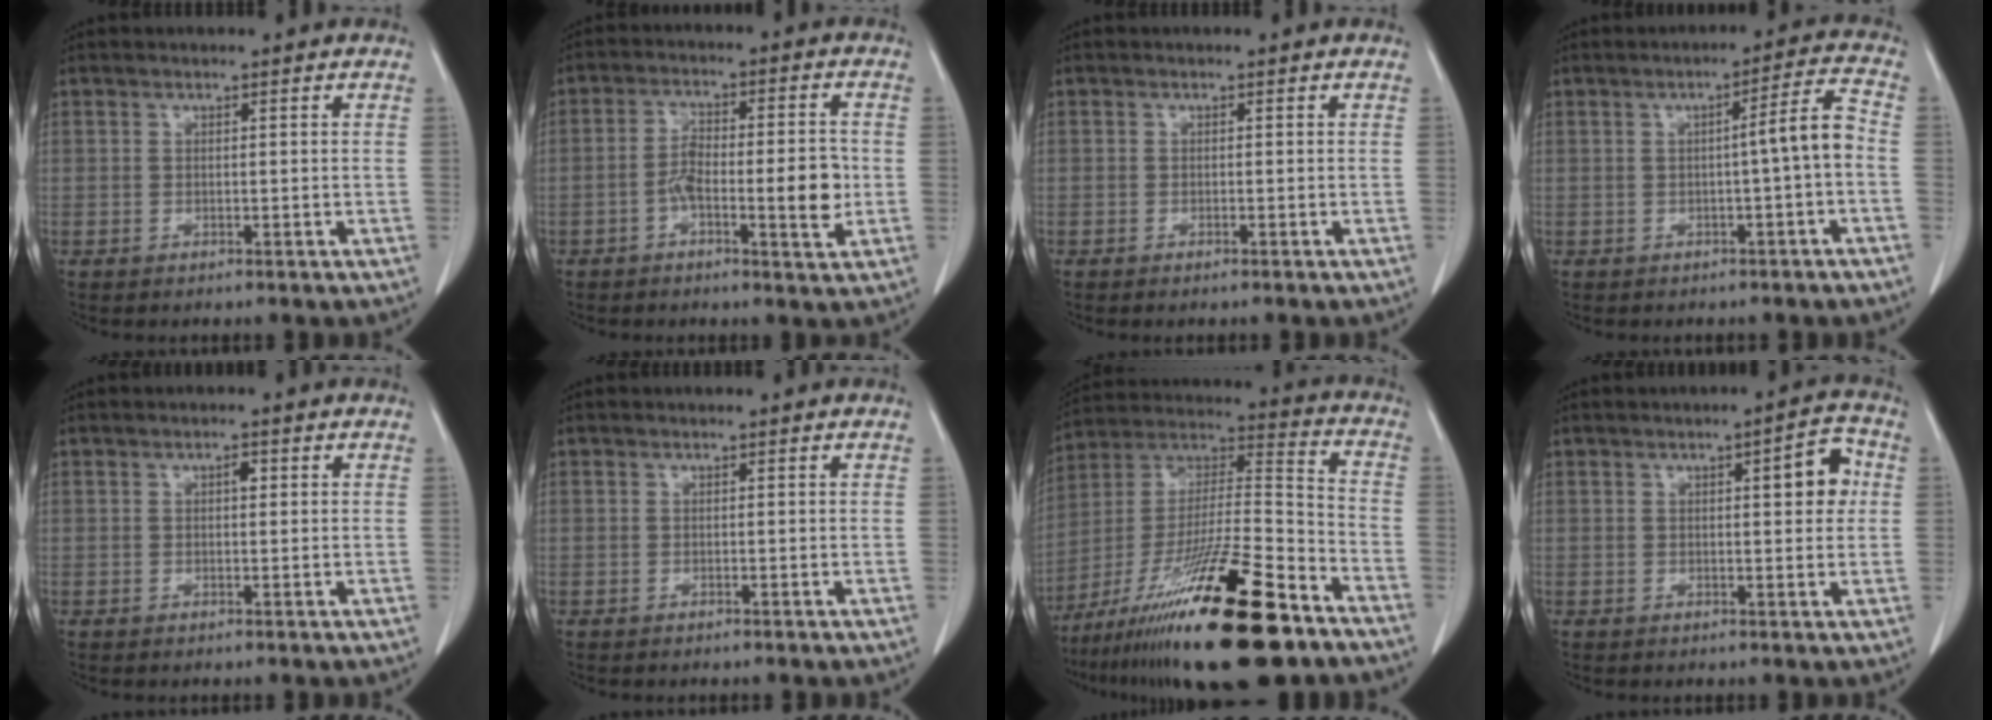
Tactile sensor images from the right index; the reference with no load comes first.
{"total": 8.6, "force": [-2.0, 2.2, 8.0], "torque": [-0.131, 0.014, -0.032]}
{"total": 0.7, "force": [-0.6, 0.0, 0.4], "torque": [-0.012, -0.001, -0.008]}
{"total": 5.0, "force": [-1.0, -0.3, 4.9], "torque": [-0.066, 0.014, -0.015]}
{"total": 1.1, "force": [0.3, 0.5, 1.0], "torque": [-0.015, 0.003, 0.004]}
{"total": 0.0}
{"total": 26.0, "force": [-16.7, 3.1, 19.7], "torque": [-0.324, -0.024, -0.287]}
{"total": 5.3, "force": [1.1, 1.4, 5.0], "torque": [-0.064, 0.013, 0.012]}